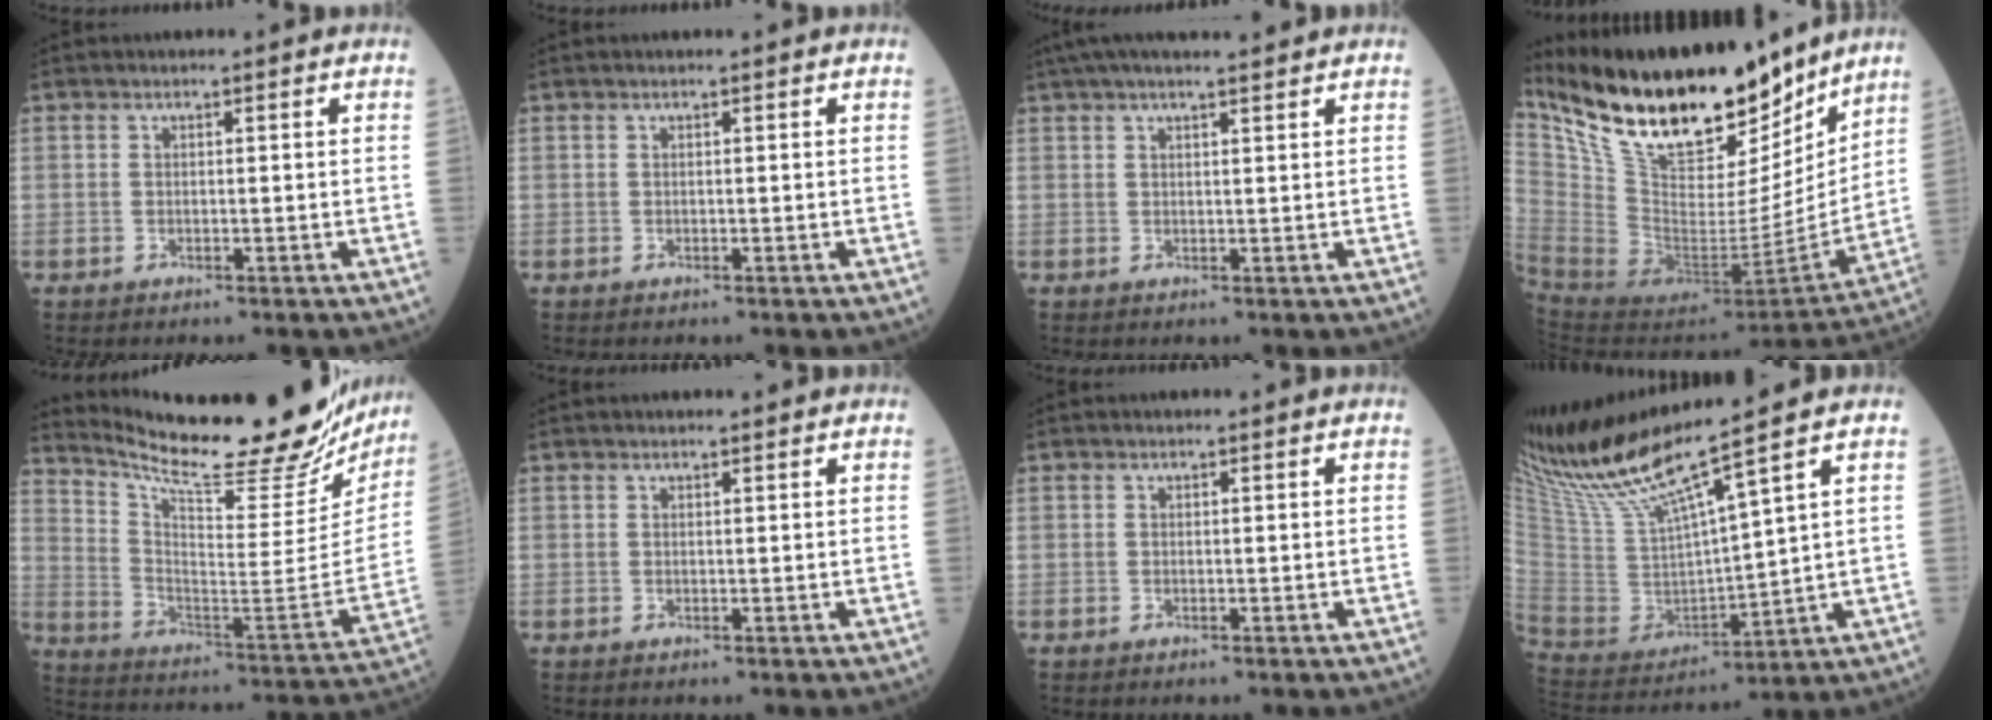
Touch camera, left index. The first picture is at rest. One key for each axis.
{"total": 0.0}
{"total": 8.5, "fx": 7.1, "fy": 0.6, "fz": 4.6, "tx": -0.073, "ty": 0.028, "tz": 0.098}
{"total": 27.0, "fx": 22.3, "fy": 7.6, "fz": 13.2, "tx": -0.239, "ty": -0.025, "tz": 0.366}
{"total": 26.7, "fx": 23.6, "fy": 4.6, "fz": 11.6, "tx": -0.196, "ty": -0.080, "tz": 0.322}
{"total": 1.2, "fx": 1.1, "fy": 0.2, "fz": 0.4, "tx": -0.005, "ty": 0.011, "tz": 0.013}
{"total": 0.0}
{"total": 14.4, "fx": 11.6, "fy": -1.3, "fz": 8.5, "tx": -0.177, "ty": -0.011, "tz": 0.234}